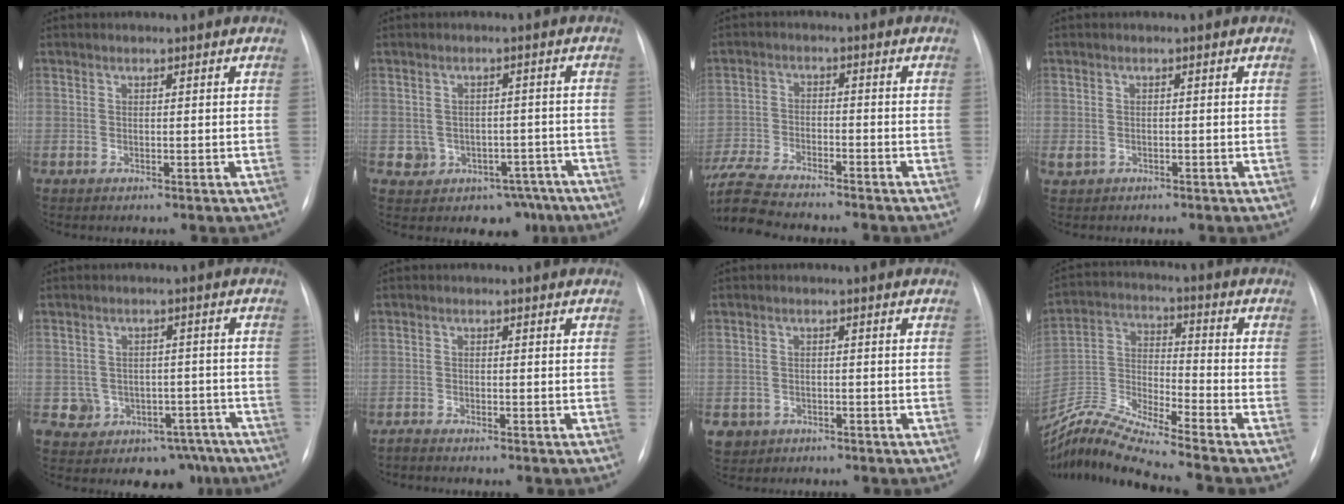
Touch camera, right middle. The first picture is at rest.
{"total": 7.0, "force": [-3.8, 5.8, 1.4], "torque": [-0.010, 0.024, -0.037]}
{"total": 13.2, "force": [-11.9, 2.0, 5.5], "torque": [-0.116, -0.009, -0.203]}
{"total": 1.6, "force": [-0.7, 1.3, 0.5], "torque": [-0.013, 0.001, -0.004]}
{"total": 9.0, "force": [-5.1, 7.3, 1.4], "torque": [-0.008, 0.028, -0.056]}
{"total": 2.0, "force": [-1.9, 0.0, 0.6], "torque": [-0.011, -0.005, -0.027]}
{"total": 3.9, "force": [-2.4, 3.1, 0.2], "torque": [-0.004, 0.006, -0.037]}
{"total": 14.2, "force": [-13.1, -1.4, 5.4], "torque": [-0.113, 0.002, -0.249]}